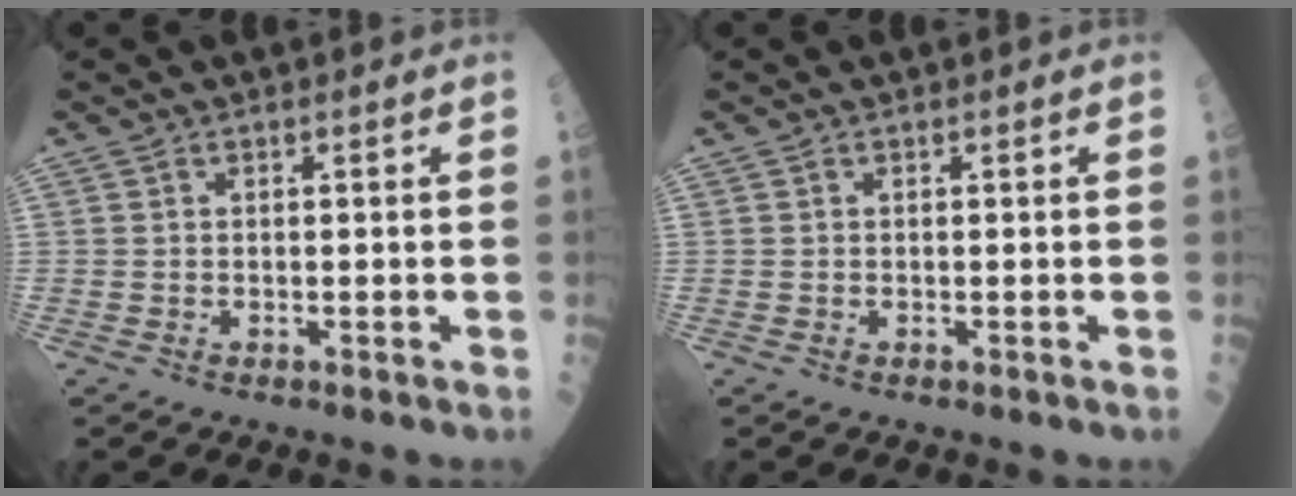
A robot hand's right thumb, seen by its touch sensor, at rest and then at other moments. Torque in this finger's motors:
{"motor_torque": [0.00, 0.00, -0.06, -0.04, 0.00]}